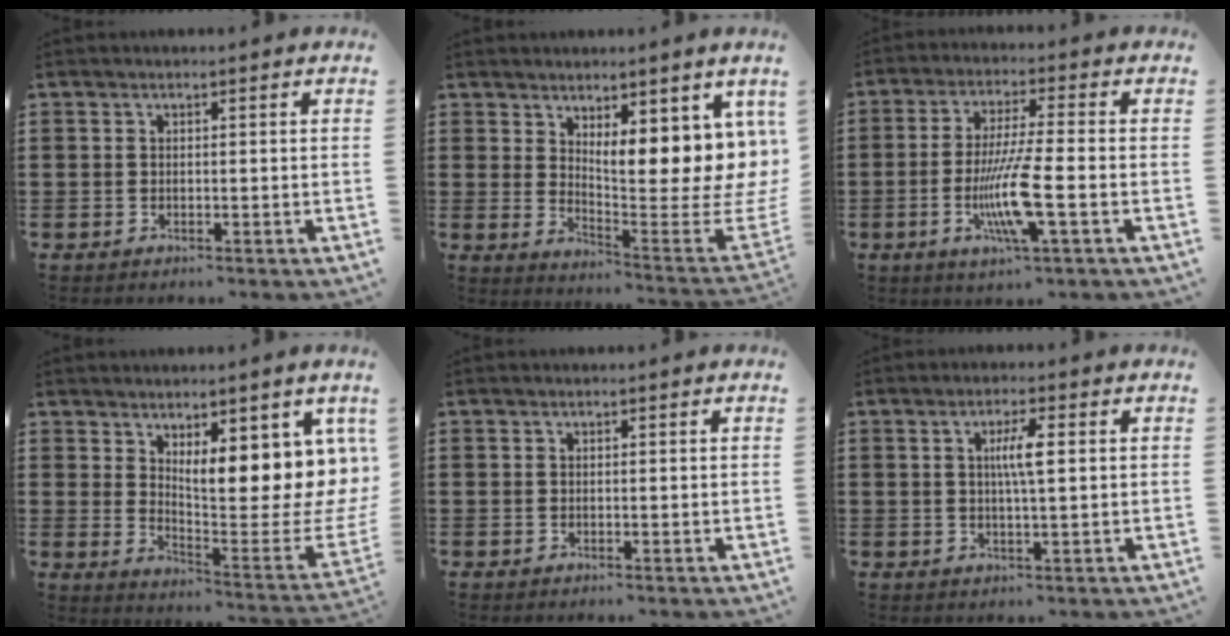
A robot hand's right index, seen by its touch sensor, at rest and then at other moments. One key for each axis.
{"total": 8.7, "fx": 5.0, "fy": 3.1, "fz": 6.5, "tx": -0.086, "ty": -0.068, "tz": 0.086}
{"total": 10.2, "fx": -2.8, "fy": 1.2, "fz": 9.7, "tx": -0.200, "ty": -0.018, "tz": -0.057}
{"total": 9.6, "fx": 5.0, "fy": 3.3, "fz": 7.4, "tx": -0.102, "ty": -0.071, "tz": 0.086}
{"total": 0.0}
{"total": 4.0, "fx": 0.6, "fy": 0.5, "fz": 3.9, "tx": -0.075, "ty": 0.000, "tz": 0.006}